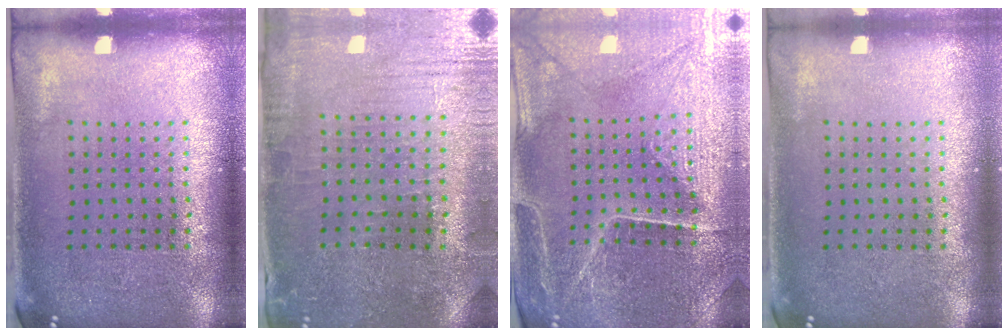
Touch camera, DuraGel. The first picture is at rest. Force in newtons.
{"total": 0.6, "press": 0.5, "slide": 0.3}
{"total": 2.9, "press": 2.9, "slide": 0.2}
{"total": 0.0}